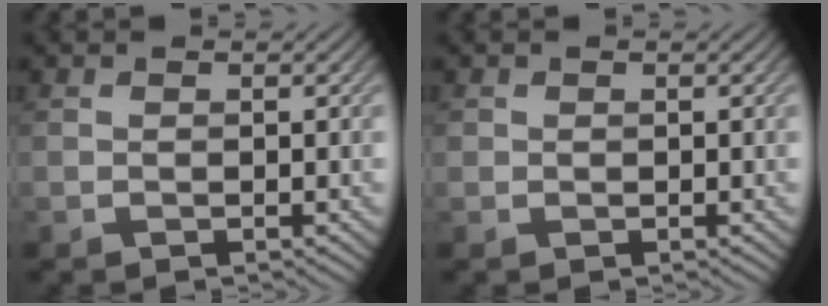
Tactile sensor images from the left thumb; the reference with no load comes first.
{"total": 0.7, "force": [0.2, 0.7, 0.1], "torque": [-0.001, -0.003, 0.003]}